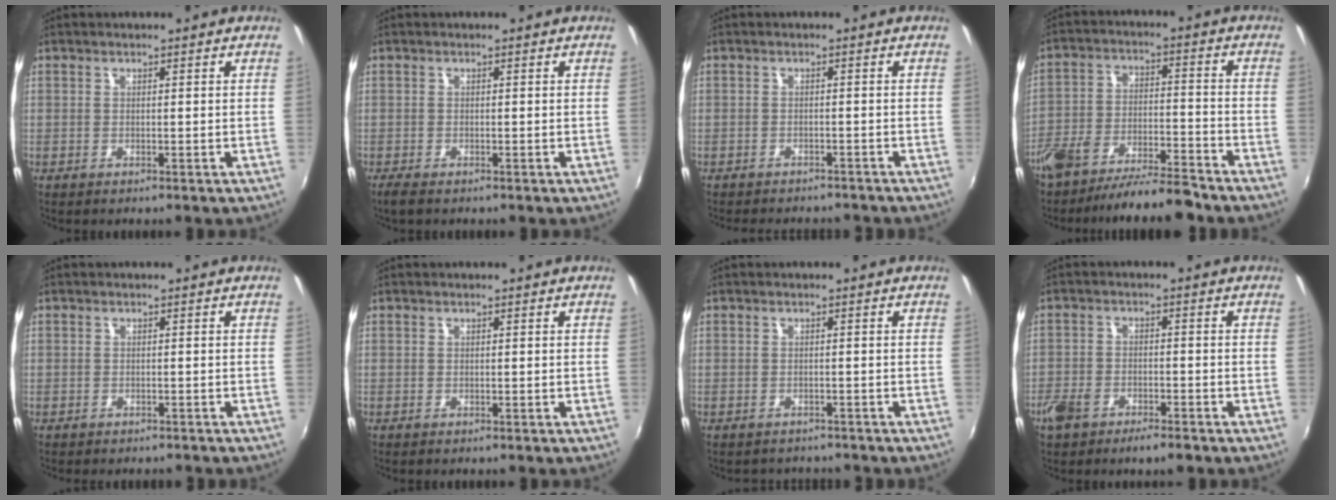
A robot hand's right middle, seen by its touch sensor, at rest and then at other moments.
{"total": 2.1, "force": [-1.6, 0.6, 1.2], "torque": [-0.027, -0.009, -0.029]}
{"total": 6.8, "force": [-6.1, 2.3, 2.2], "torque": [-0.055, -0.008, -0.083]}
{"total": 12.5, "force": [-10.5, 2.8, 6.2], "torque": [-0.129, -0.006, -0.174]}
{"total": 1.5, "force": [-1.1, 1.0, 0.1], "torque": [-0.006, 0.002, -0.015]}
{"total": 0.0}
{"total": 2.9, "force": [-2.6, 1.2, 0.3], "torque": [-0.012, -0.011, -0.035]}
{"total": 7.2, "force": [-5.0, 3.2, 4.1], "torque": [-0.102, -0.012, -0.093]}